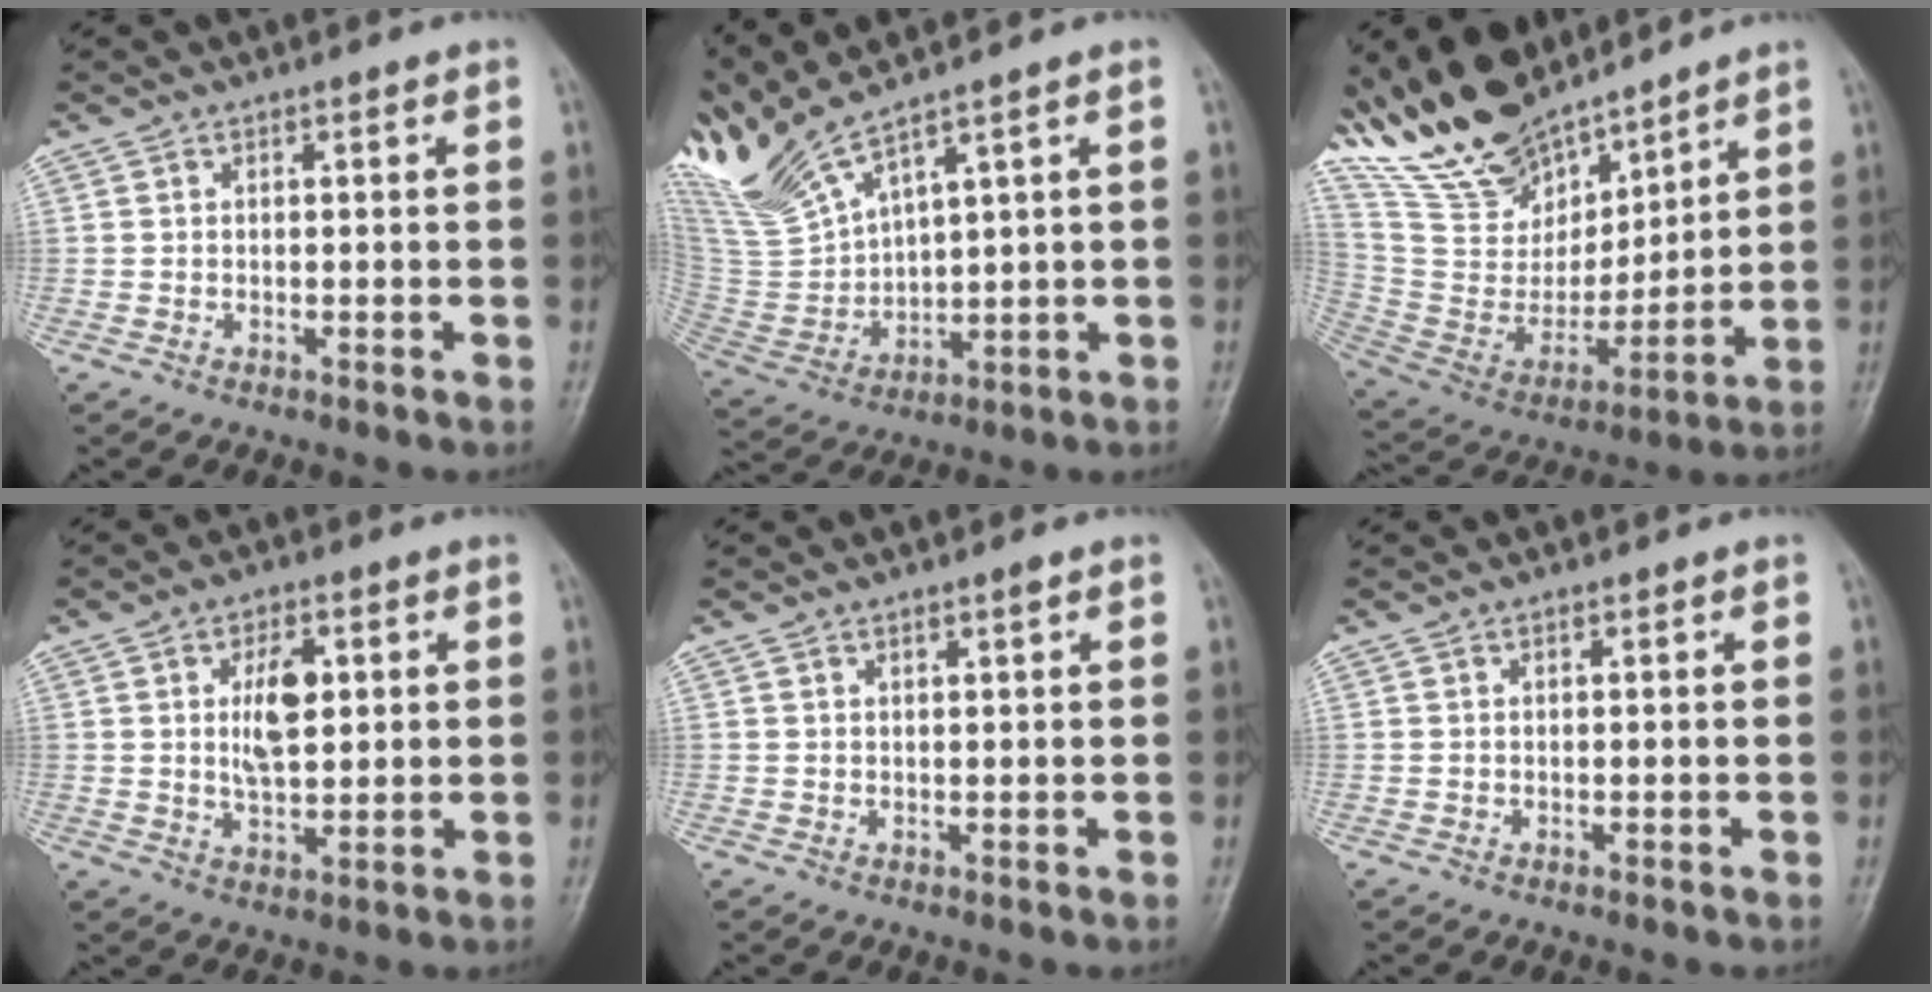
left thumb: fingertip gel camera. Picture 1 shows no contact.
{"total": 12.4, "force": [10.2, 1.1, 6.9], "torque": [-0.161, -0.045, 0.232]}
{"total": 21.2, "force": [17.5, 8.4, 8.4], "torque": [-0.121, -0.077, 0.336]}
{"total": 7.5, "force": [1.6, 4.0, 6.2], "torque": [-0.094, -0.009, 0.030]}
{"total": 1.2, "force": [0.8, 0.1, 0.9], "torque": [-0.014, -0.001, 0.013]}
{"total": 0.0}